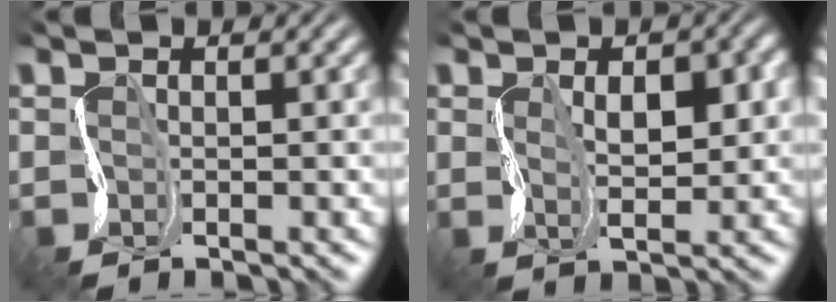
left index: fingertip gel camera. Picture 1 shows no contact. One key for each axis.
{"total": 3.6, "fx": 0.2, "fy": 1.8, "fz": 3.1, "tx": -0.060, "ty": 0.000, "tz": 0.017}